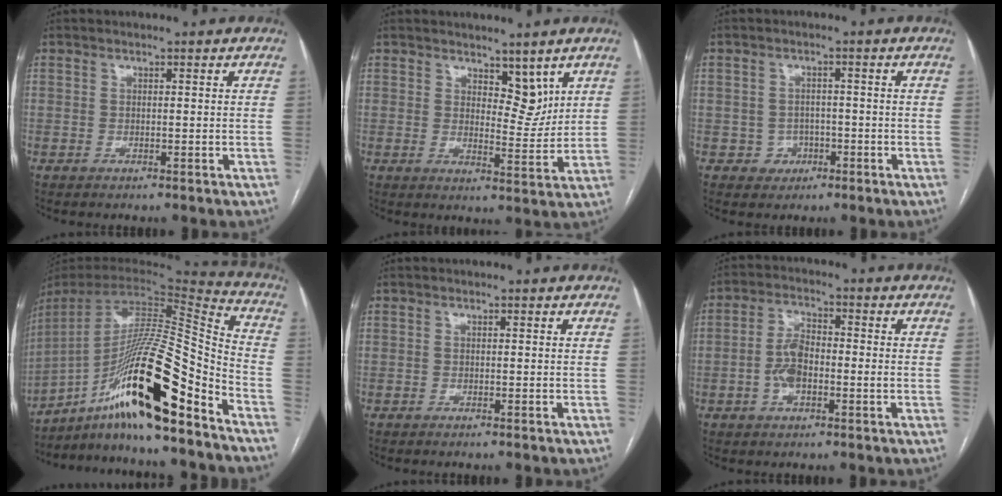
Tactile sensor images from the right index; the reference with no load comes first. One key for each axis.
{"total": 5.0, "fx": 3.3, "fy": 2.3, "fz": 2.9, "tx": -0.036, "ty": -0.008, "tz": 0.055}
{"total": 3.2, "fx": -1.1, "fy": 3.0, "fz": 0.2, "tx": 0.010, "ty": 0.014, "tz": -0.012}
{"total": 23.9, "fx": -14.3, "fy": 1.2, "fz": 19.1, "tx": -0.329, "ty": 0.000, "tz": -0.253}
{"total": 0.0}
{"total": 5.8, "fx": -1.2, "fy": 2.6, "fz": 5.0, "tx": -0.109, "ty": 0.012, "tz": -0.025}